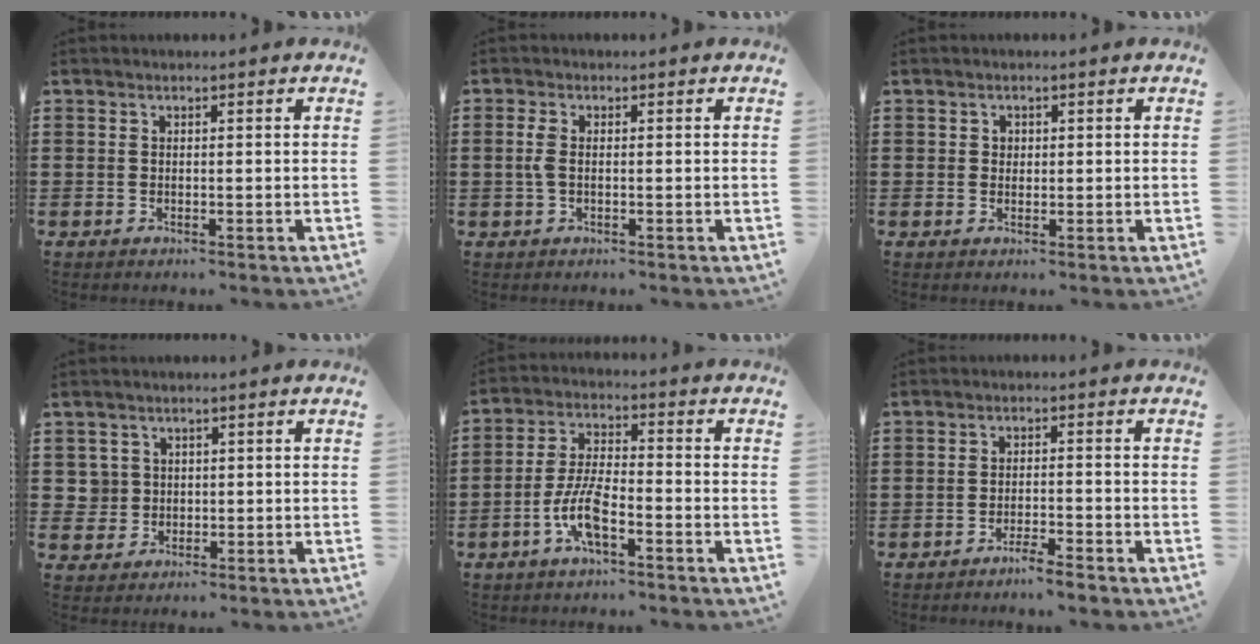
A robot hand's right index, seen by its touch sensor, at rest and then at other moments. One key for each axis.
{"total": 2.3, "fx": -0.1, "fy": 0.9, "fz": 2.1, "tx": -0.056, "ty": -0.003, "tz": -0.008}
{"total": 1.0, "fx": 0.3, "fy": 0.9, "fz": 0.2, "tx": -0.007, "ty": 0.005, "tz": 0.006}
{"total": 2.6, "fx": 0.3, "fy": 2.6, "fz": 0.4, "tx": -0.021, "ty": 0.009, "tz": 0.003}
{"total": 7.5, "fx": -3.5, "fy": 2.1, "fz": 6.3, "tx": -0.150, "ty": -0.011, "tz": -0.071}
{"total": 2.7, "fx": -2.4, "fy": -0.2, "fz": 1.2, "tx": -0.021, "ty": 0.003, "tz": -0.046}